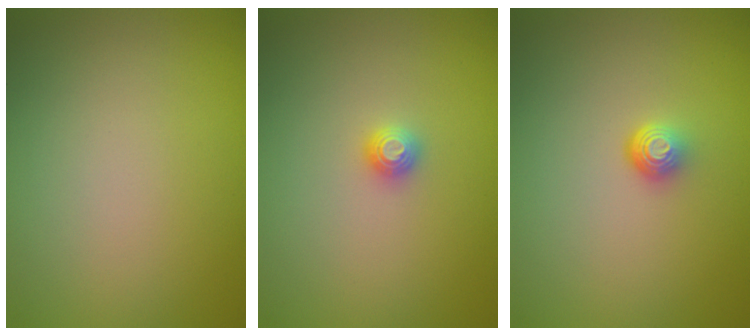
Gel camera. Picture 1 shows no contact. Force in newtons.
{"total": 1.2, "press": 1.2, "slide": 0.1}
{"total": 1.7, "press": 1.1, "slide": 1.3}